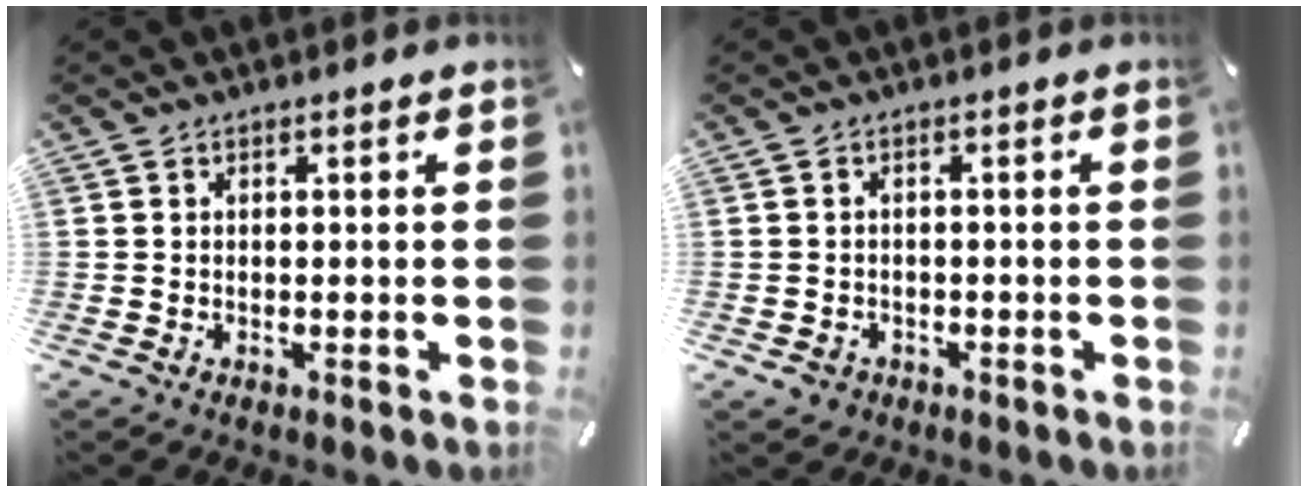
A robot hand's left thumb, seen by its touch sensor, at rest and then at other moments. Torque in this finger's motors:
{"motor_torque": [0.26, 0.29, -0.02, 0.03, 0.01]}